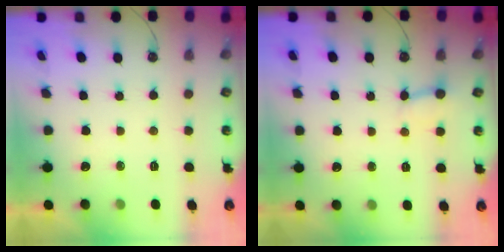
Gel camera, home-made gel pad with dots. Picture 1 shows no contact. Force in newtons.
{"total": 2.4, "press": 2.4, "slide": 0.1}